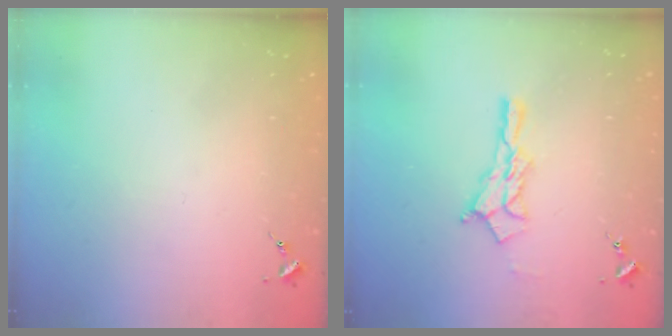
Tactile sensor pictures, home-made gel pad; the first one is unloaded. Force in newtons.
{"total": 11.9, "press": 11.9, "slide": 0.9}